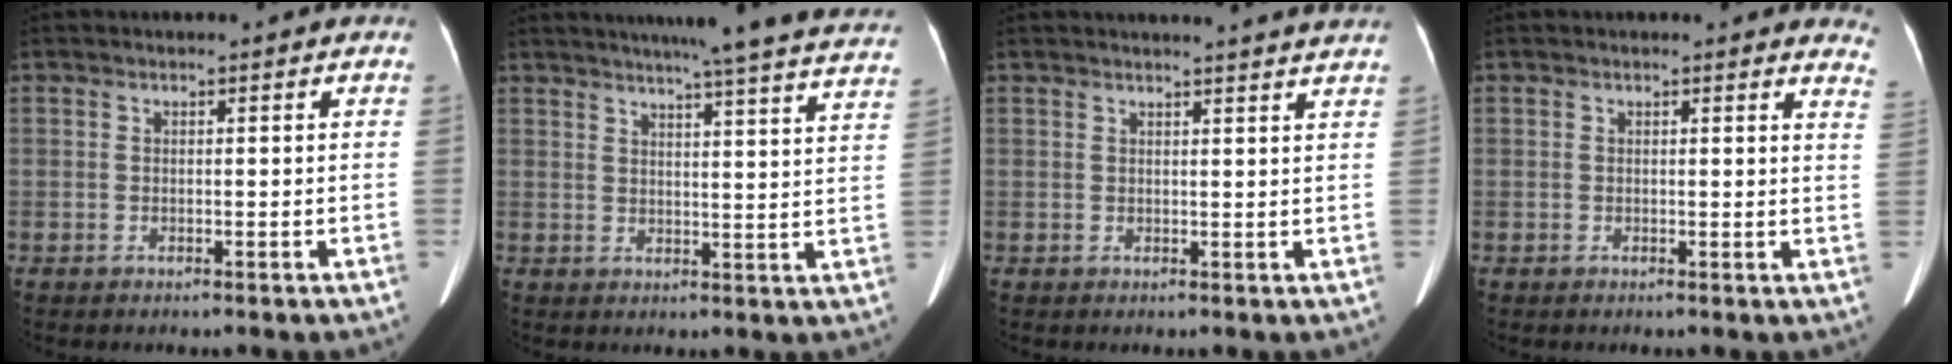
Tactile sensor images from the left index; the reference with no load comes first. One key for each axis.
{"total": 26.5, "fx": 24.2, "fy": 0.2, "fz": 10.7, "tx": -0.159, "ty": -0.054, "tz": 0.280}
{"total": 7.3, "fx": 6.9, "fy": -0.7, "fz": 2.1, "tx": -0.020, "ty": 0.001, "tz": 0.061}
{"total": 4.6, "fx": 4.4, "fy": 0.9, "fz": 0.8, "tx": 0.007, "ty": -0.019, "tz": 0.014}